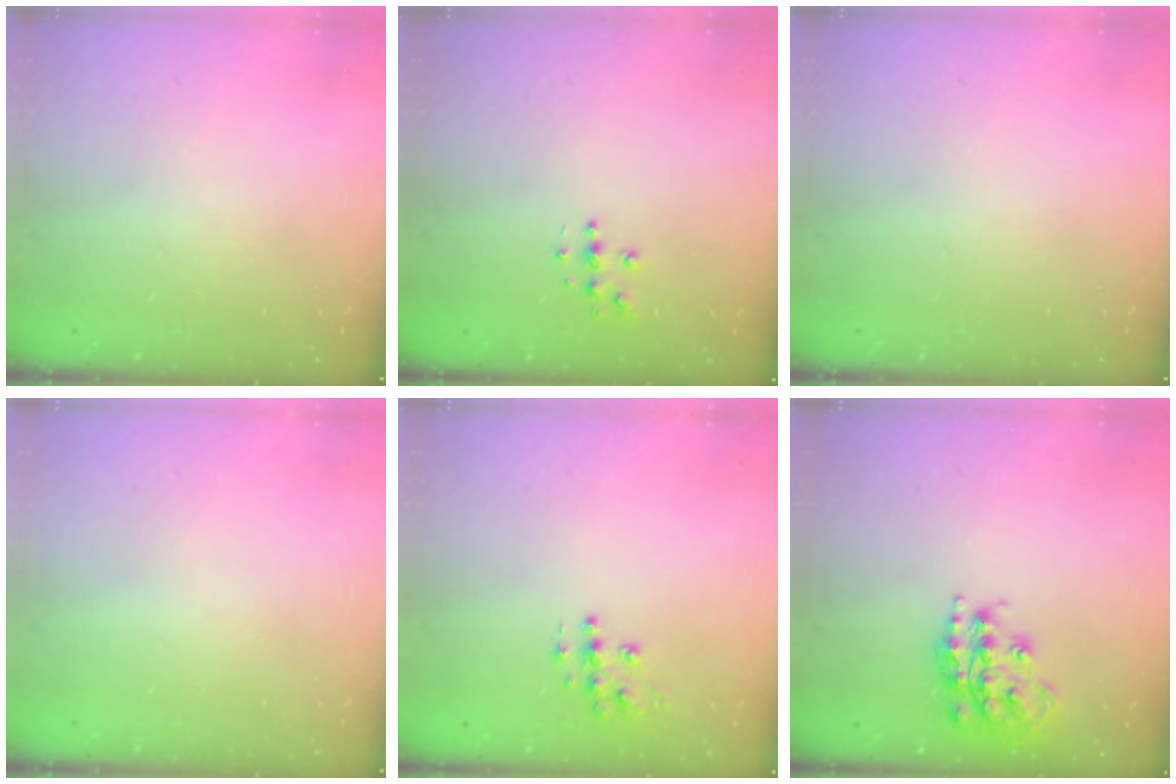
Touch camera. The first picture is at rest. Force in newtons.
{"total": 4.6, "press": 4.6, "slide": 0.2}
{"total": 0.0}
{"total": 0.0}
{"total": 8.7, "press": 8.7, "slide": 0.5}
{"total": 17.1, "press": 17.1, "slide": 1.0}